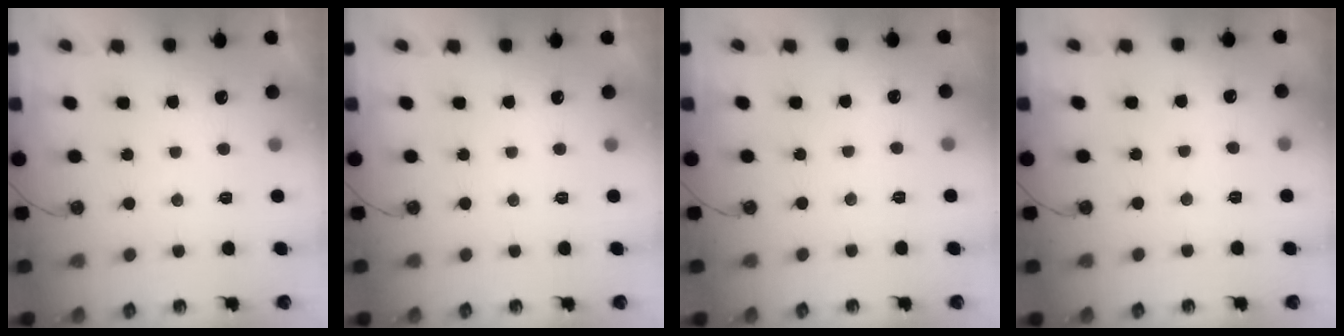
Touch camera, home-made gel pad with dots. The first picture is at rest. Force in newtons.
{"total": 0.0}
{"total": 1.9, "press": 1.9, "slide": 0.4}
{"total": 3.7, "press": 3.7, "slide": 0.7}